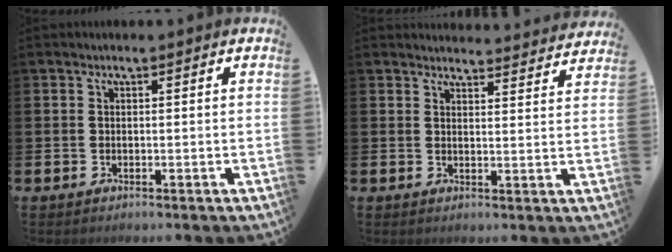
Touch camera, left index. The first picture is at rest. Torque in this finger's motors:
{"motor_torque": [0.93, -1.21, 0.08, 0.00]}